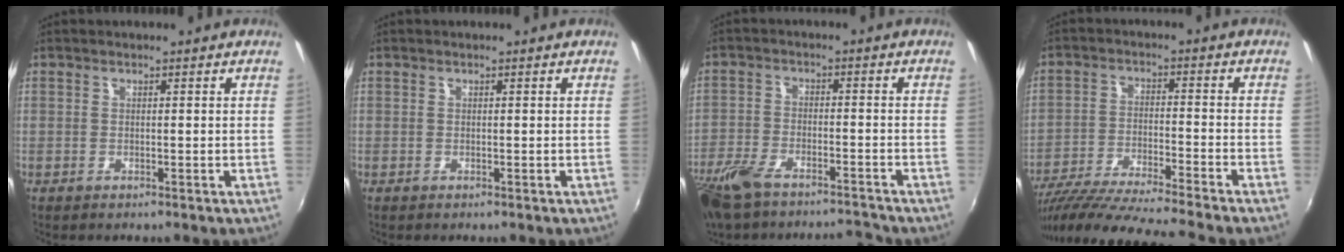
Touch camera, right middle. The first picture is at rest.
{"total": 0.0}
{"total": 12.1, "force": [-10.3, 3.5, 5.4], "torque": [-0.139, -0.014, -0.189]}
{"total": 17.6, "force": [-15.3, -1.4, 8.5], "torque": [-0.162, -0.041, -0.257]}